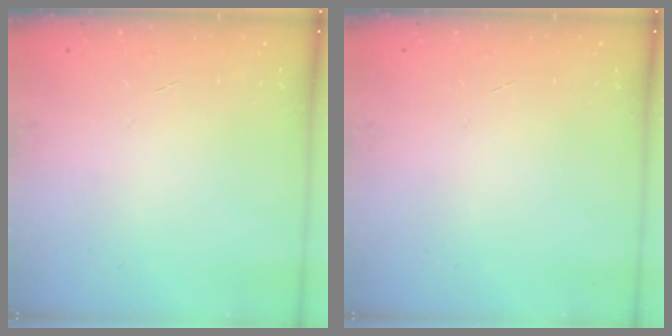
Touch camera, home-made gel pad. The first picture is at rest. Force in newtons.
{"total": 0.0}